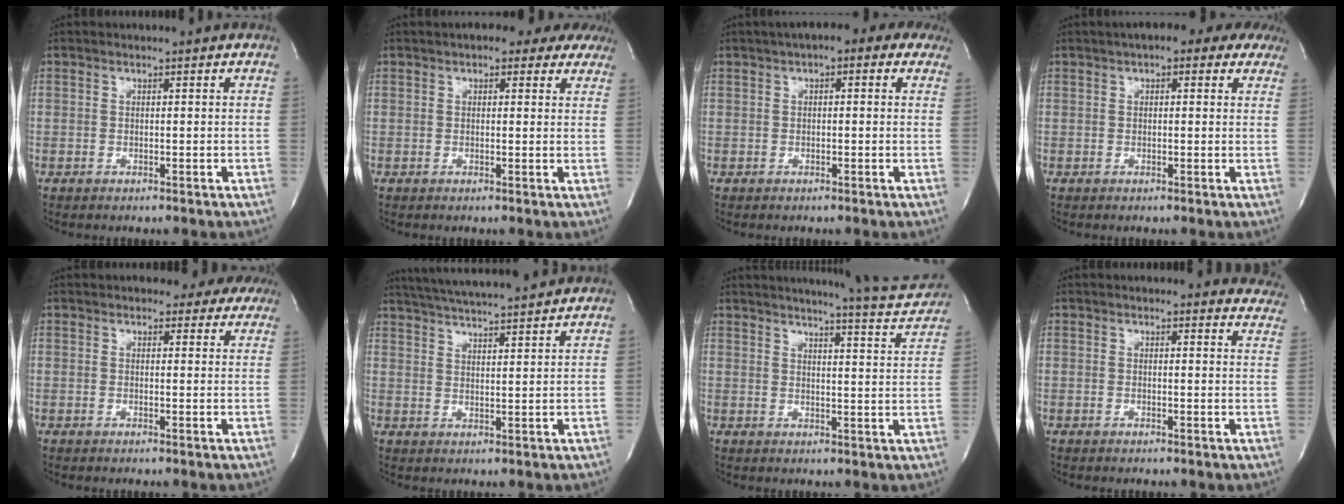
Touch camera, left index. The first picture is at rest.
{"total": 7.9, "force": [6.2, 3.3, 3.6], "torque": [-0.027, 0.017, 0.066]}
{"total": 7.4, "force": [4.7, 2.8, 4.9], "torque": [-0.064, 0.035, 0.058]}
{"total": 8.9, "force": [6.4, 3.4, 5.3], "torque": [-0.058, 0.028, 0.073]}
{"total": 6.3, "force": [5.7, 2.5, 1.1], "torque": [0.009, -0.001, 0.050]}
{"total": 13.7, "force": [12.4, 0.3, 5.9], "torque": [-0.111, 0.011, 0.181]}
{"total": 12.1, "force": [11.5, -0.2, 3.9], "torque": [-0.052, -0.057, 0.123]}
{"total": 10.7, "force": [10.4, 2.4, 1.3], "torque": [0.024, -0.037, 0.075]}